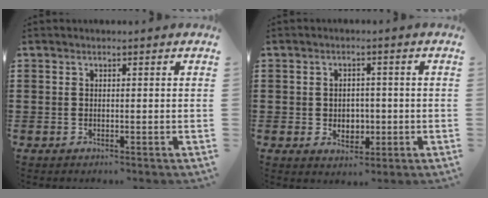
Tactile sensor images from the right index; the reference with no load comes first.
{"total": 2.8, "force": [-0.3, 2.4, 1.5], "torque": [-0.029, 0.002, -0.009]}